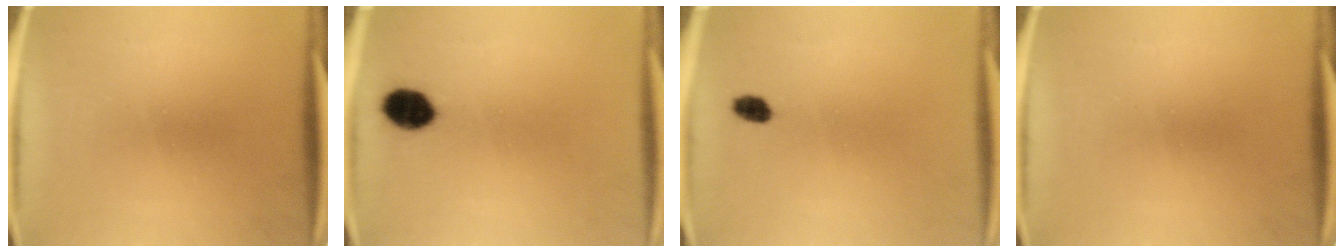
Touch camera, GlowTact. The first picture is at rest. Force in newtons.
{"total": 6.5}
{"total": 2.1}
{"total": 0.0}